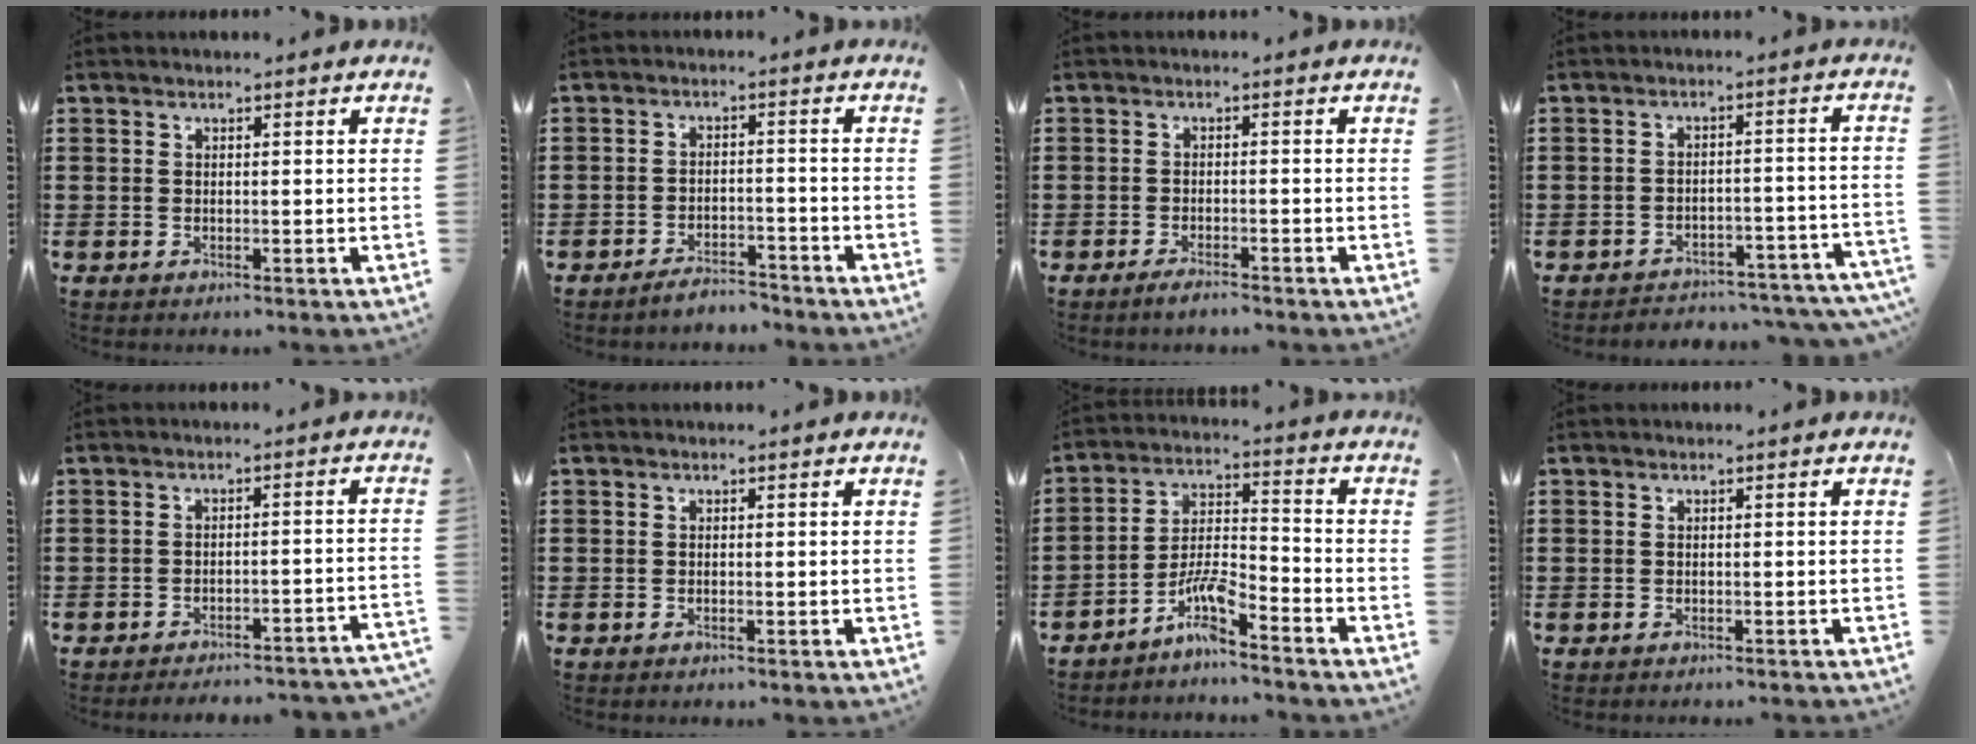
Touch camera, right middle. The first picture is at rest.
{"total": 3.4, "force": [-3.3, 0.5, 0.4], "torque": [-0.009, 0.005, -0.067]}
{"total": 1.8, "force": [-1.6, 0.1, 0.8], "torque": [-0.016, -0.001, -0.029]}
{"total": 3.5, "force": [-3.4, 0.3, 0.3], "torque": [-0.010, 0.005, -0.074]}
{"total": 3.1, "force": [-3.0, -0.2, 0.7], "torque": [-0.013, 0.001, -0.064]}
{"total": 0.0}
{"total": 6.4, "force": [-5.0, 0.7, 3.8], "torque": [-0.094, -0.008, -0.103]}
{"total": 0.6, "force": [-0.6, 0.1, 0.0], "torque": [0.000, 0.001, -0.013]}